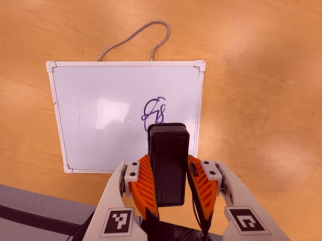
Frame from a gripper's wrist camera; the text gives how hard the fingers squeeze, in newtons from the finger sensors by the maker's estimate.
{"total": 6.0, "left": 5.1, "right": 6.8}